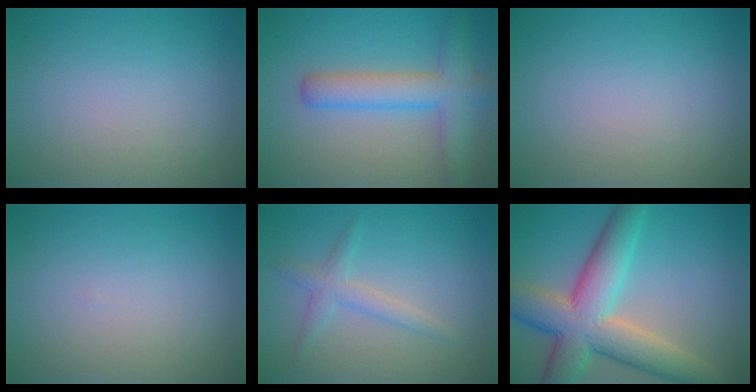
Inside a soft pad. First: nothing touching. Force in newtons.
{"total": 4.9, "press": 4.9, "slide": 0.3}
{"total": 0.0}
{"total": 0.0}
{"total": 2.0, "press": 2.0, "slide": 0.0}
{"total": 9.7, "press": 9.7, "slide": 0.4}